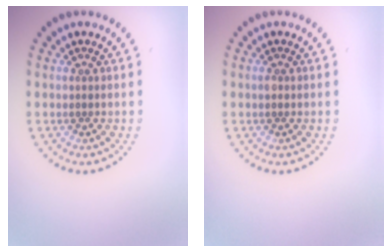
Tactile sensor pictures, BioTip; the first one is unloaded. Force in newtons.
{"total": 0.5, "press": 0.5, "slide": 0.1}